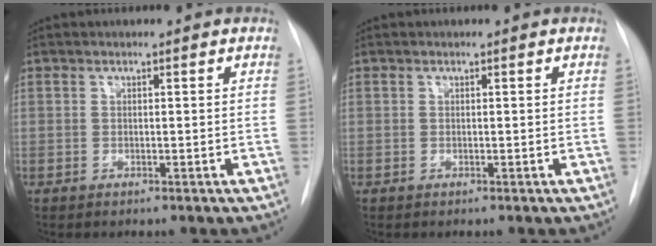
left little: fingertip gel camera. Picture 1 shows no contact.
{"total": 0.0}